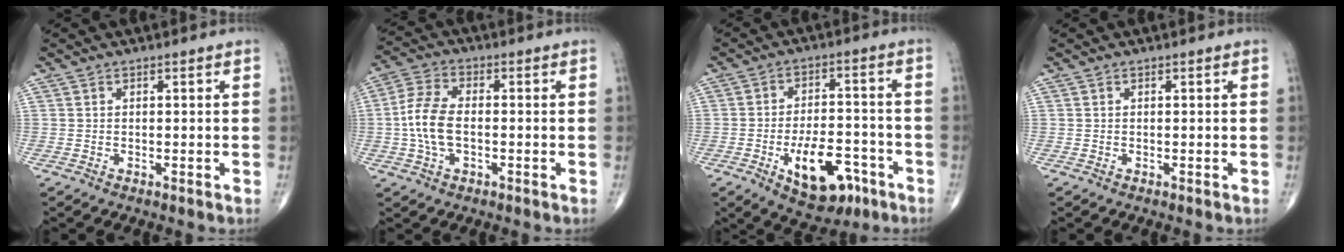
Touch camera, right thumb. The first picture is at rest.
{"total": 8.6, "force": [-1.0, 4.8, 7.1], "torque": [-0.157, 0.020, -0.023]}
{"total": 13.0, "force": [-5.8, 6.8, 9.5], "torque": [-0.120, 0.030, -0.080]}
{"total": 0.0}